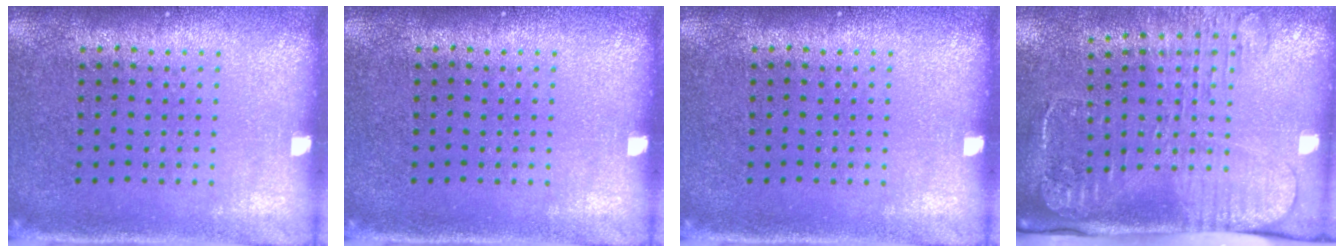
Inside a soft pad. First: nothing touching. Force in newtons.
{"total": 0.0}
{"total": 0.0}
{"total": 2.7, "press": 2.1, "slide": 1.7}